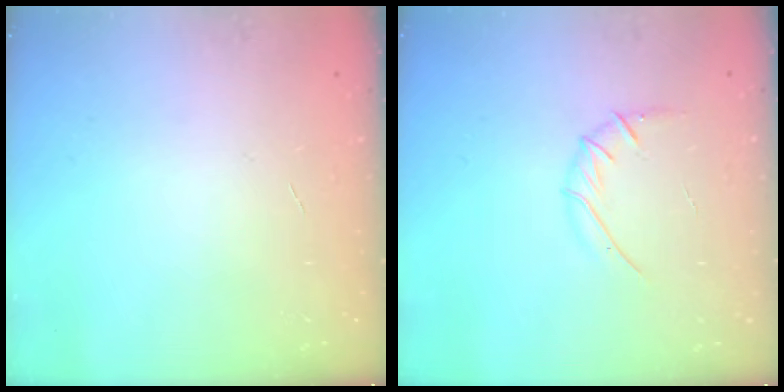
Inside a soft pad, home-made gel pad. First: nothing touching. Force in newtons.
{"total": 5.5, "press": 5.3, "slide": 1.6}